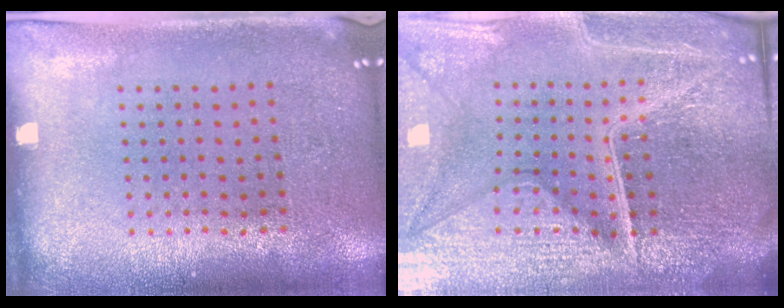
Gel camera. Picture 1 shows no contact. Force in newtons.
{"total": 7.0, "press": 6.1, "slide": 3.3}